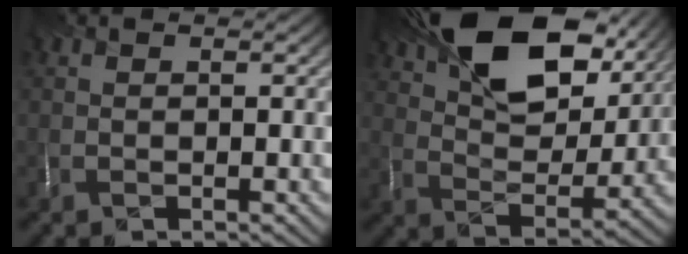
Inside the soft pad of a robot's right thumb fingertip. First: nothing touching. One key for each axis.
{"total": 16.3, "fx": 9.9, "fy": 8.1, "fz": 10.2, "tx": -0.177, "ty": 0.006, "tz": 0.157}